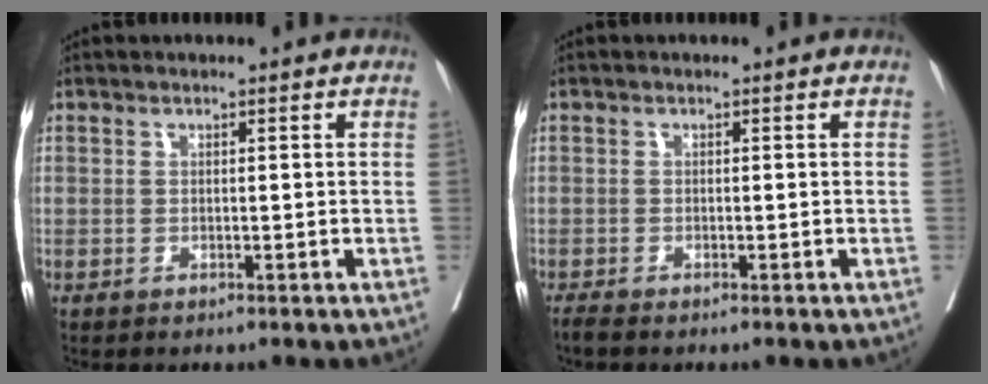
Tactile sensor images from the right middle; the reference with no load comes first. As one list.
[{"total": 1.1, "force": [-1.0, 0.0, 0.5], "torque": [-0.017, -0.005, -0.022]}]